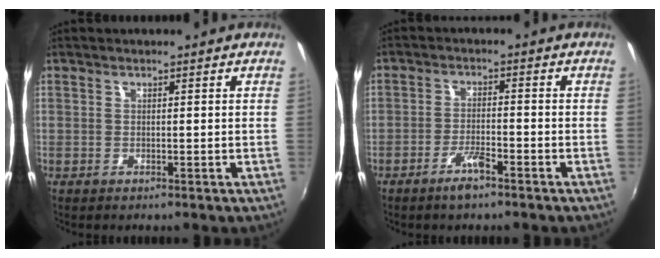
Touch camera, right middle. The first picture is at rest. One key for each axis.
{"total": 4.3, "fx": -3.1, "fy": 1.0, "fz": 2.8, "tx": -0.066, "ty": -0.002, "tz": -0.058}